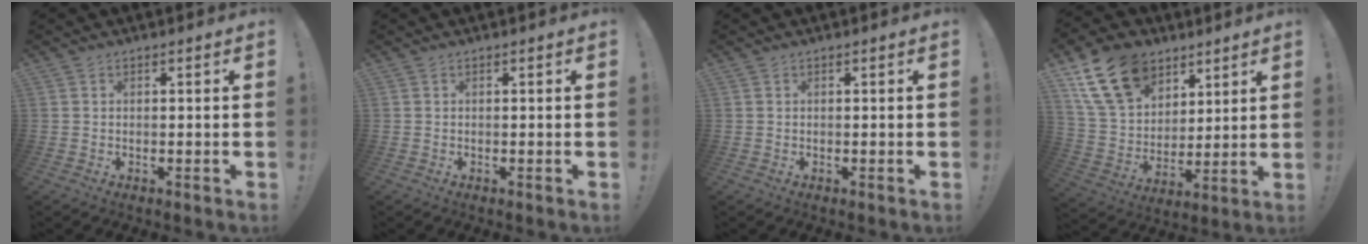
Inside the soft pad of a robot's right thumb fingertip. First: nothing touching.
{"total": 0.0}
{"total": 0.0}
{"total": 18.9, "force": [10.0, 13.3, 8.9], "torque": [-0.152, -0.042, 0.198]}